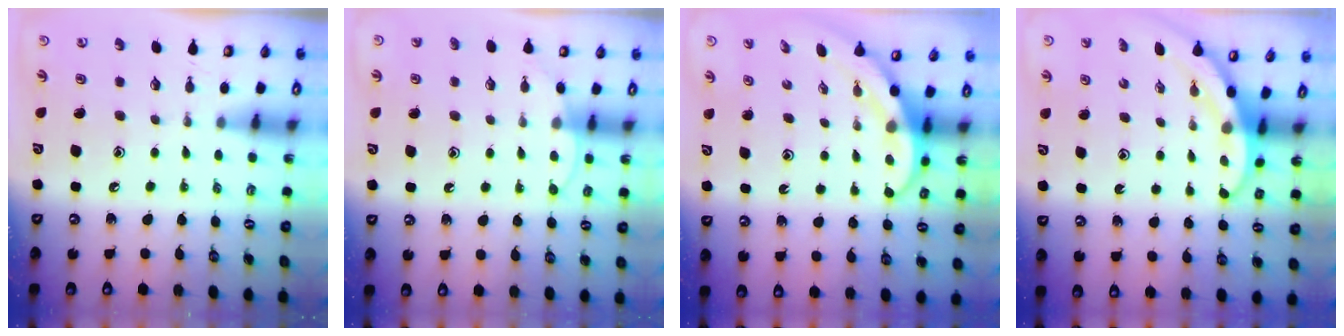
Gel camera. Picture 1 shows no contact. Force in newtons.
{"total": 5.6, "press": 5.6, "slide": 0.7}
{"total": 3.6, "press": 3.6, "slide": 0.2}
{"total": 2.9, "press": 2.9, "slide": 0.1}